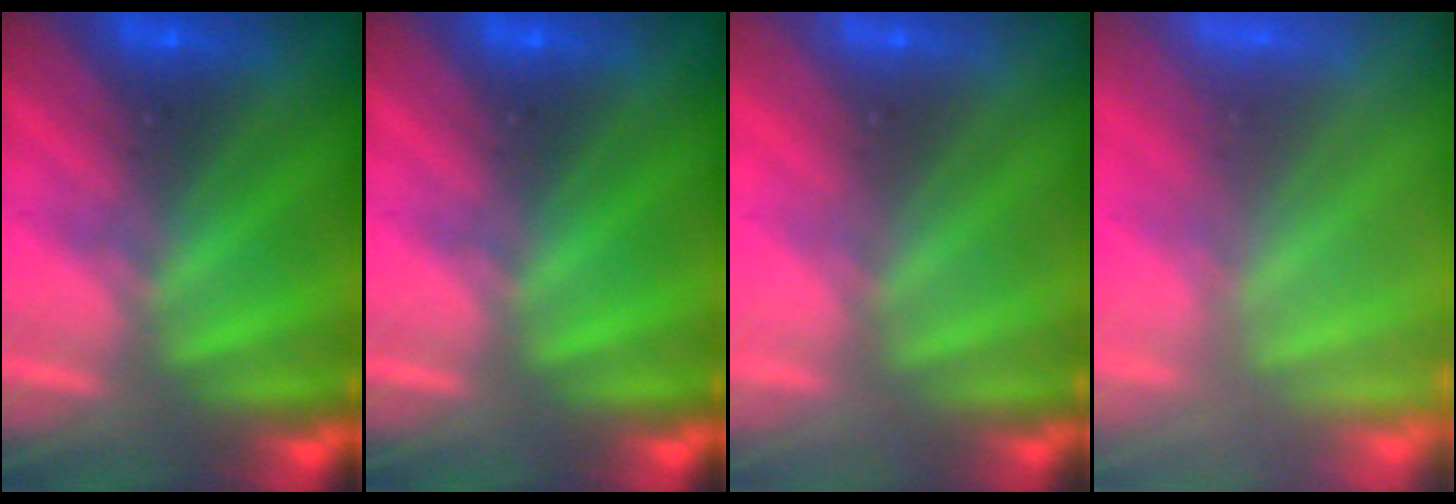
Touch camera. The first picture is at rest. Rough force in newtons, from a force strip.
{"total": 0.0}
{"total": 2.8}
{"total": 8.5}